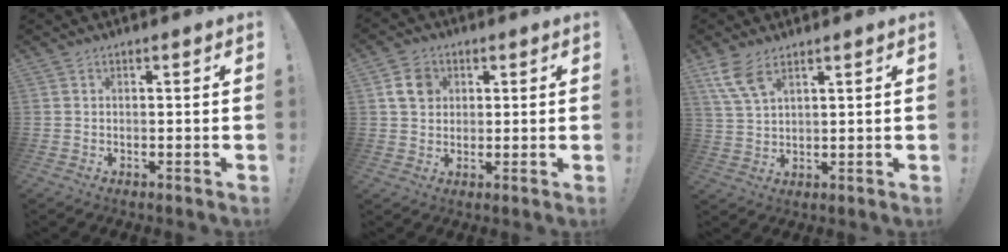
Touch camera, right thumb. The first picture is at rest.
{"total": 7.0, "force": [2.4, 5.7, 3.2], "torque": [-0.044, 0.002, 0.046]}
{"total": 7.5, "force": [4.9, 2.8, 4.9], "torque": [-0.103, -0.022, 0.093]}